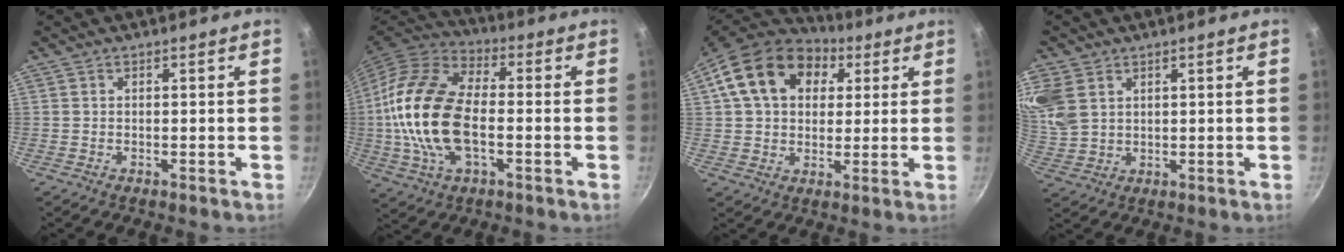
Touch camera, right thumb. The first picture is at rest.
{"total": 20.3, "force": [-1.7, 11.3, 16.7], "torque": [-0.326, 0.030, -0.044]}
{"total": 18.8, "force": [6.4, 13.7, 11.3], "torque": [-0.190, 0.016, 0.096]}
{"total": 10.2, "force": [4.3, 7.4, 5.7], "torque": [-0.119, -0.004, 0.093]}